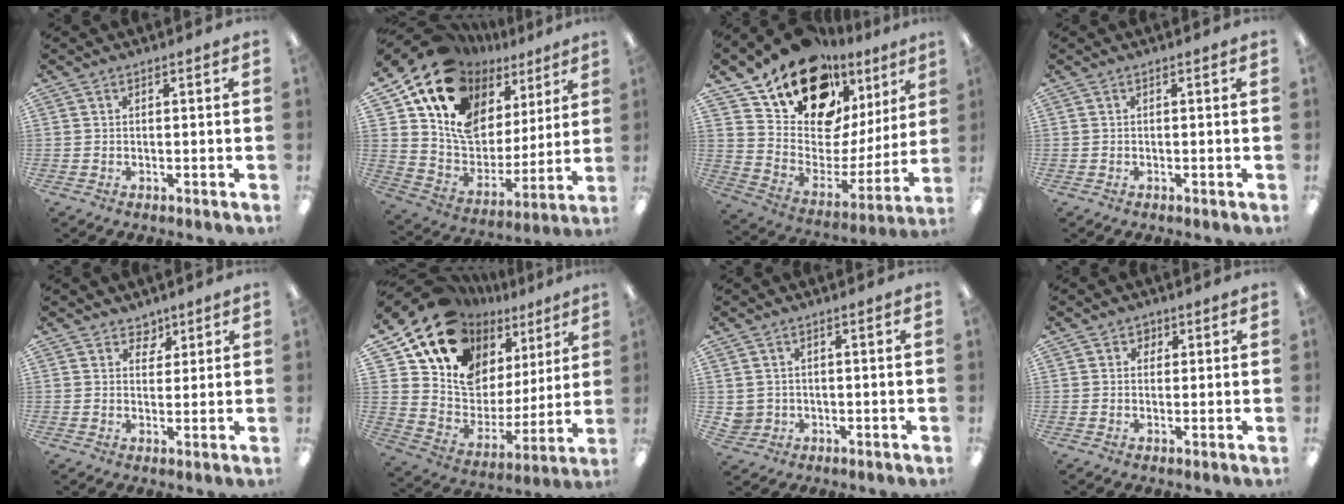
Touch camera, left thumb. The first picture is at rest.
{"total": 19.4, "force": [12.1, 12.8, 8.2], "torque": [-0.160, -0.083, 0.232]}
{"total": 19.1, "force": [15.0, 9.0, 7.5], "torque": [-0.144, -0.113, 0.269]}
{"total": 0.0}
{"total": 3.8, "force": [2.9, 2.5, 0.5], "torque": [0.000, -0.018, 0.050]}
{"total": 18.6, "force": [13.4, 11.4, 6.1], "torque": [-0.126, -0.109, 0.256]}
{"total": 2.3, "force": [0.3, 2.2, 0.0], "torque": [-0.007, 0.001, 0.006]}
{"total": 2.2, "force": [1.0, 1.9, 0.2], "torque": [0.007, -0.002, 0.014]}